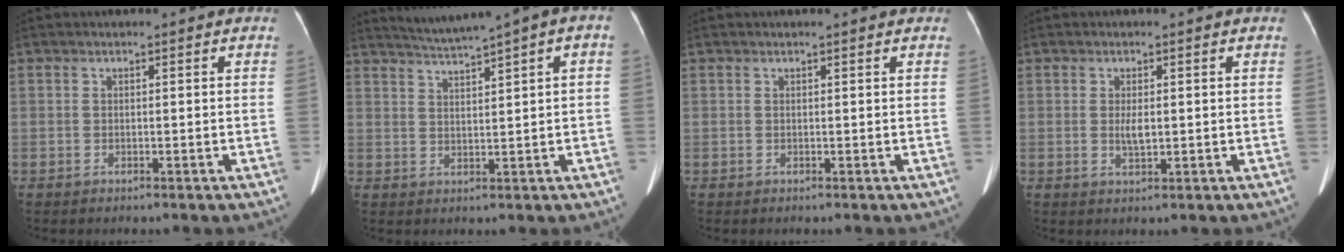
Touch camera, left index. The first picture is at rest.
{"total": 6.0, "force": [3.8, -0.3, 4.7], "torque": [-0.076, 0.023, 0.066]}
{"total": 1.4, "force": [1.3, 0.1, 0.5], "torque": [-0.013, 0.007, 0.012]}
{"total": 2.0, "force": [0.0, 0.6, 1.9], "torque": [-0.041, -0.005, 0.002]}